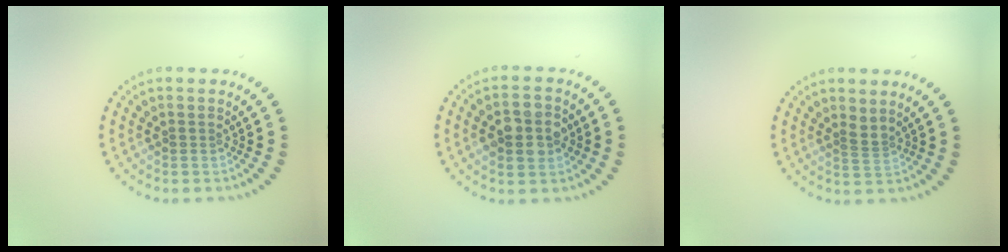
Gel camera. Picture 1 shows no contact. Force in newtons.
{"total": 4.5, "press": 4.5, "slide": 0.1}
{"total": 1.2, "press": 0.8, "slide": 0.9}